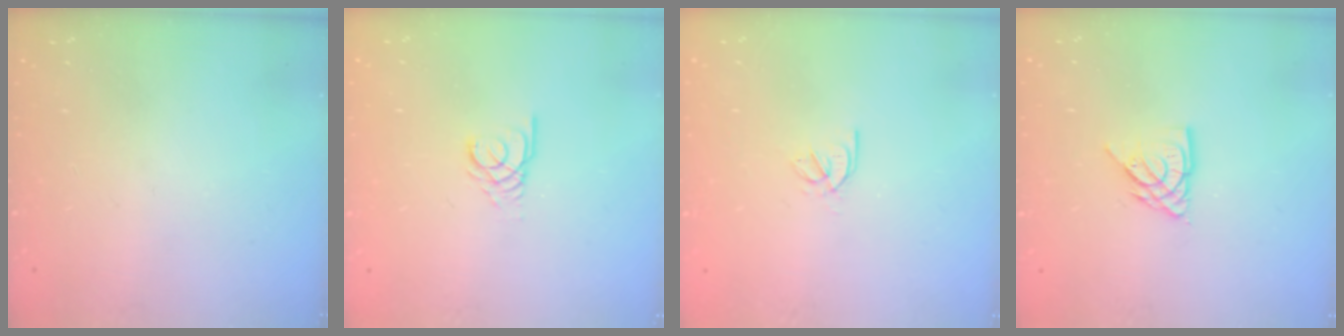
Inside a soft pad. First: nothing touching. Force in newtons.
{"total": 2.5, "press": 2.5, "slide": 0.2}
{"total": 2.5, "press": 2.4, "slide": 0.5}
{"total": 7.6, "press": 7.6, "slide": 0.5}